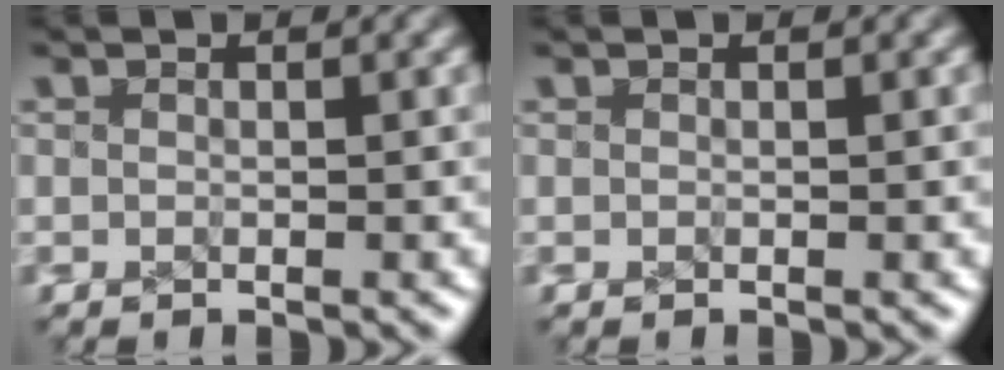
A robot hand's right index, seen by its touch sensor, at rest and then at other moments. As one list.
[{"total": 0.0}]